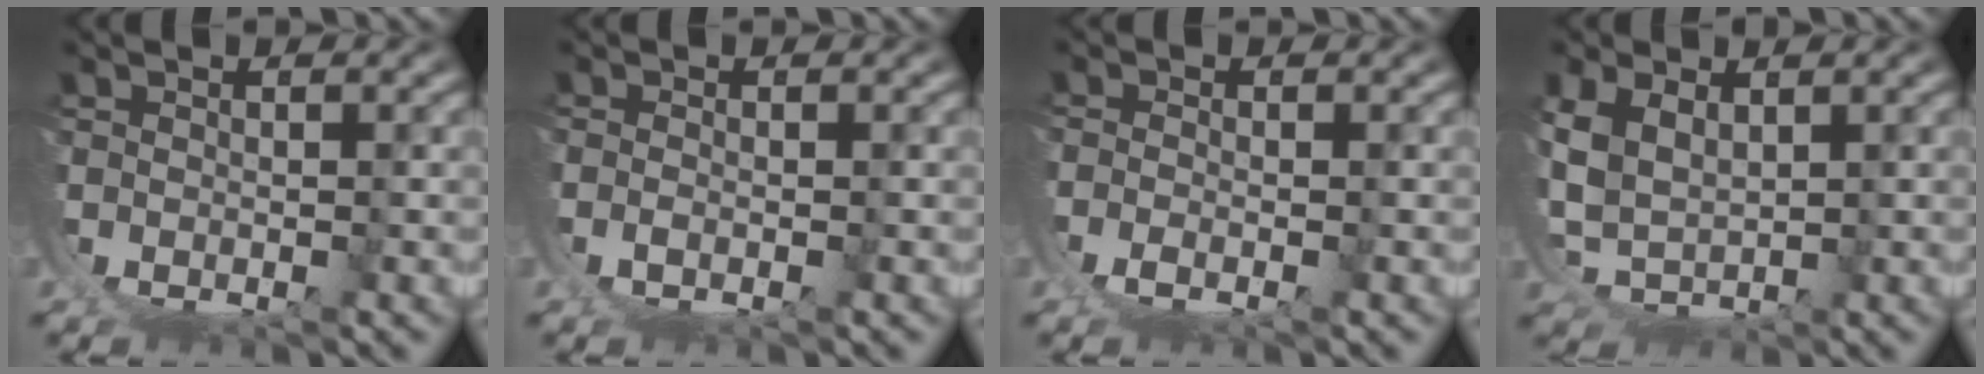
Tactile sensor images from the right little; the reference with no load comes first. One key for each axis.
{"total": 1.1, "fx": 0.4, "fy": 0.4, "fz": 1.0, "tx": -0.024, "ty": -0.003, "tz": 0.009}
{"total": 1.9, "fx": 0.3, "fy": 0.8, "fz": 1.7, "tx": -0.043, "ty": -0.011, "tz": 0.012}
{"total": 4.3, "fx": 3.2, "fy": 2.1, "fz": 2.0, "tx": -0.069, "ty": -0.014, "tz": 0.069}